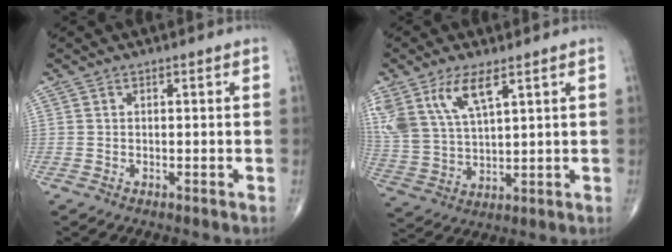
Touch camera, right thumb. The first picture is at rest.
{"total": 12.1, "force": [6.7, 5.0, 8.8], "torque": [-0.184, -0.017, 0.142]}